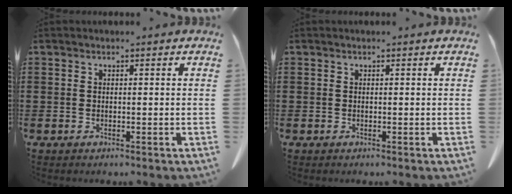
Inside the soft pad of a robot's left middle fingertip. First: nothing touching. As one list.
[{"total": 0.0}]